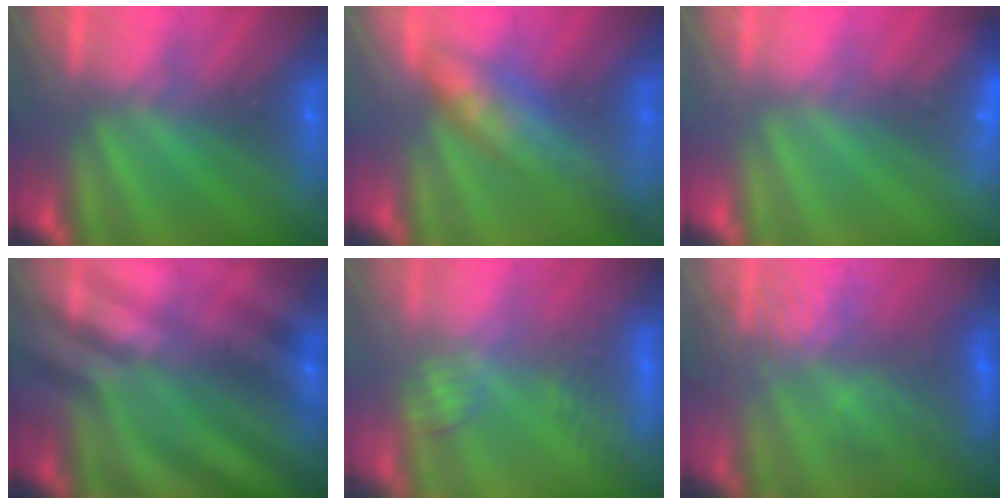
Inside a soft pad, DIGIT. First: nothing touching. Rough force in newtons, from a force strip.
{"total": 9.0}
{"total": 7.1}
{"total": 2.6}
{"total": 2.8}
{"total": 4.1}